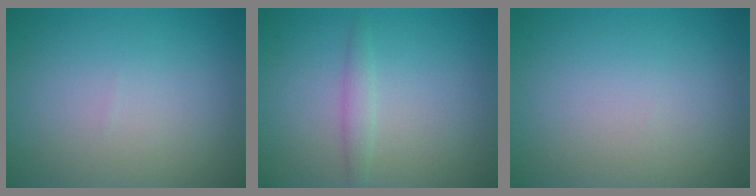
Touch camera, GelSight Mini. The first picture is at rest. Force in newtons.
{"total": 1.4, "press": 1.4, "slide": 0.0}
{"total": 0.0}